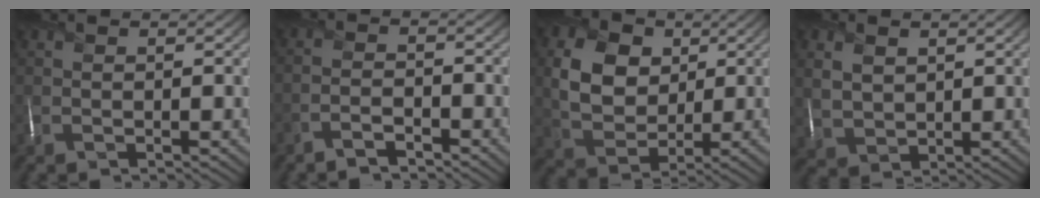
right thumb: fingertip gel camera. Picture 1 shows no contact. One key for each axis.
{"total": 3.1, "fx": -2.6, "fy": 0.8, "fz": 1.4, "tx": -0.029, "ty": 0.000, "tz": -0.059}
{"total": 8.8, "fx": 1.9, "fy": 6.5, "fz": 5.5, "tx": -0.127, "ty": 0.001, "tz": 0.029}
{"total": 4.2, "fx": 1.8, "fy": 2.9, "fz": 2.4, "tx": -0.066, "ty": 0.002, "tz": 0.040}